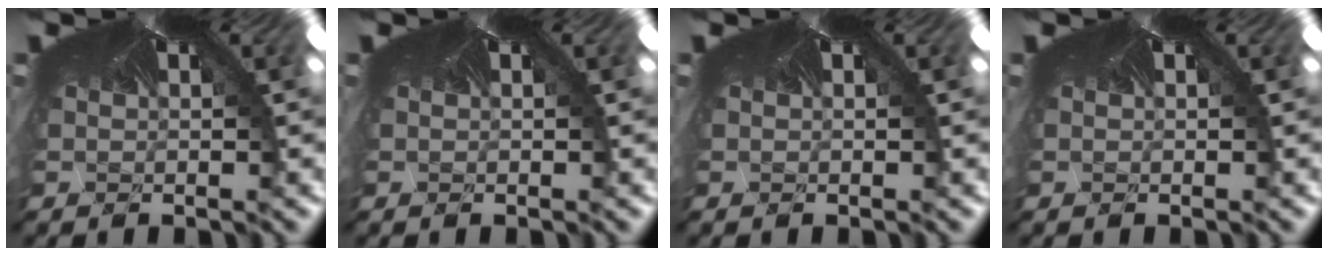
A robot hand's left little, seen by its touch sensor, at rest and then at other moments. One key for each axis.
{"total": 0.0}
{"total": 0.0}
{"total": 0.0}